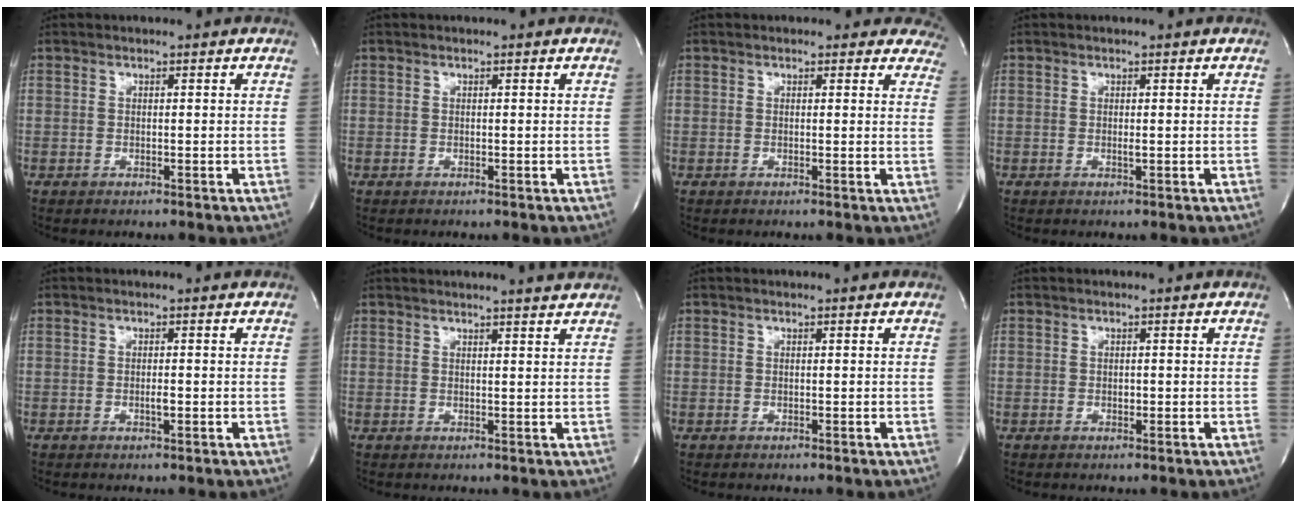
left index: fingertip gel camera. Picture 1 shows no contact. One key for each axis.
{"total": 0.0}
{"total": 7.0, "fx": 6.2, "fy": 3.0, "fz": 1.0, "tx": 0.031, "ty": -0.012, "tz": 0.032}
{"total": 0.5, "fx": 0.0, "fy": 0.0, "fz": 0.5, "tx": -0.012, "ty": -0.003, "tz": 0.000}
{"total": 1.0, "fx": -0.3, "fy": 0.1, "fz": 0.9, "tx": -0.018, "ty": -0.002, "tz": -0.005}
{"total": 4.1, "fx": 3.9, "fy": -0.4, "fz": 1.4, "tx": -0.023, "ty": 0.004, "tz": 0.040}
{"total": 0.0}
{"total": 0.6, "fx": -0.1, "fy": 0.4, "fz": 0.4, "tx": -0.005, "ty": 0.000, "tz": -0.003}